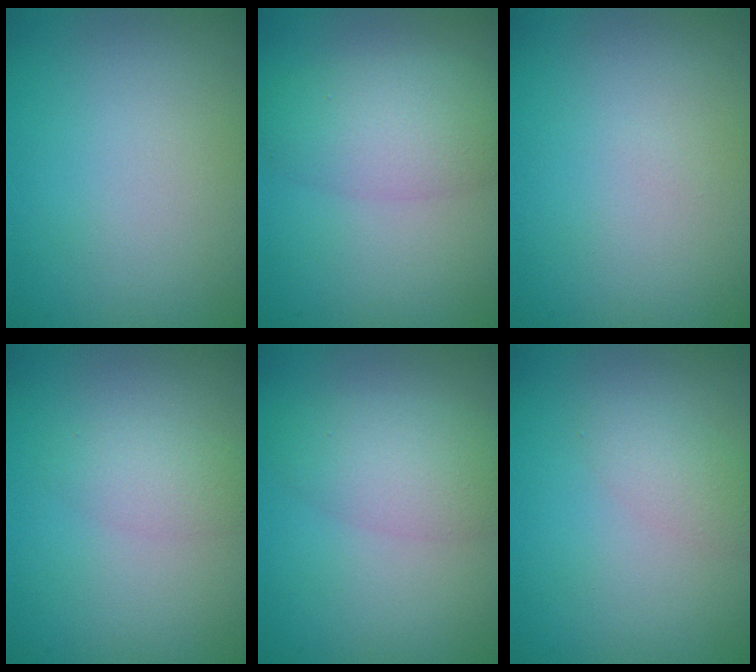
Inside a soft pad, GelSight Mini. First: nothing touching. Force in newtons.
{"total": 4.8, "press": 4.8, "slide": 0.2}
{"total": 0.0}
{"total": 2.0, "press": 2.0, "slide": 0.1}
{"total": 3.9, "press": 3.9, "slide": 0.1}
{"total": 1.7, "press": 1.7, "slide": 0.1}